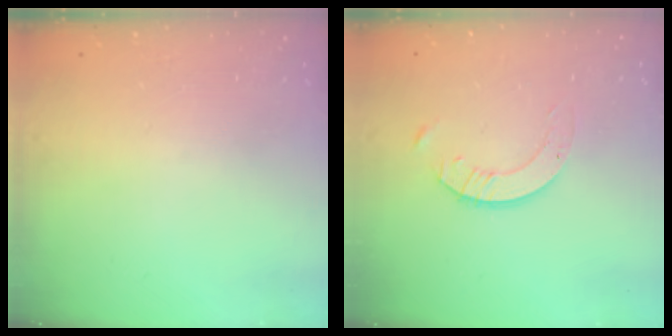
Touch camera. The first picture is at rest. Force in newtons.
{"total": 2.3, "press": 2.3, "slide": 0.2}